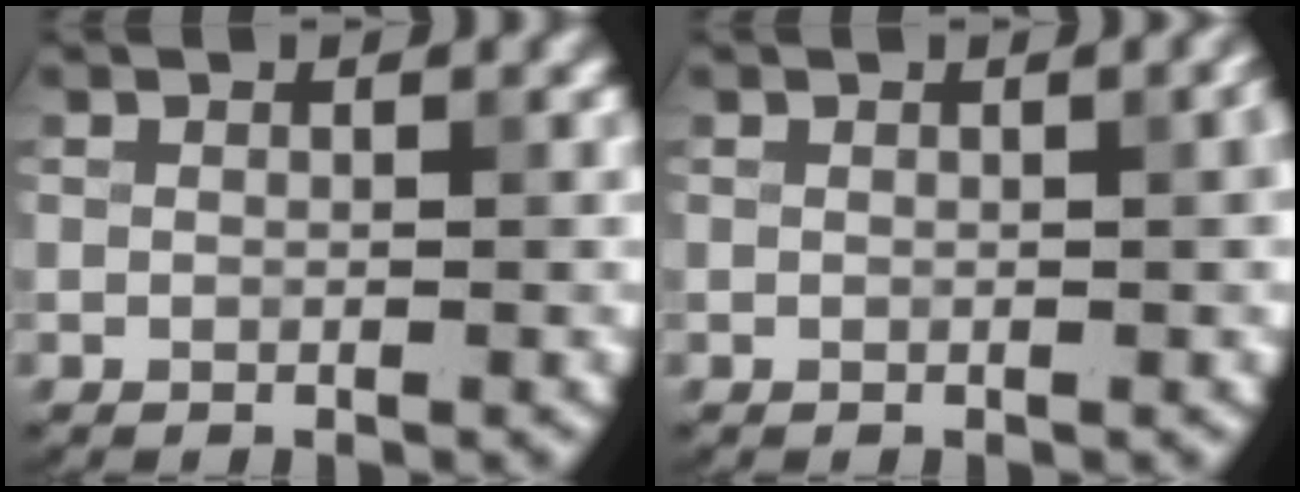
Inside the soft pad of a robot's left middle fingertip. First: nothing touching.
{"total": 1.8, "force": [0.2, 0.5, 1.7], "torque": [-0.014, 0.007, -0.001]}